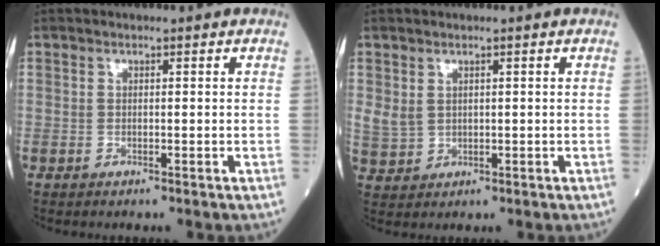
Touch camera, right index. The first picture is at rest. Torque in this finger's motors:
{"motor_torque": [0.40, 0.31, 0.16, 0.05]}